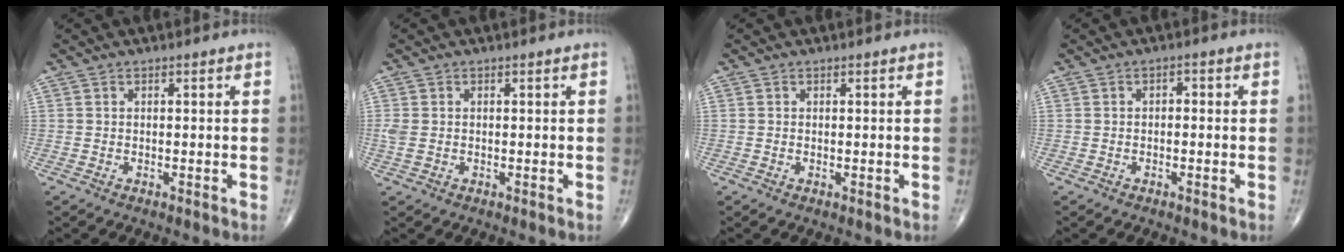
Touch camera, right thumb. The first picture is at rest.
{"total": 2.0, "force": [-0.1, 1.4, 1.5], "torque": [-0.048, 0.005, 0.000]}
{"total": 0.0}
{"total": 1.3, "force": [-0.1, 0.8, 1.0], "torque": [-0.006, 0.007, -0.008]}